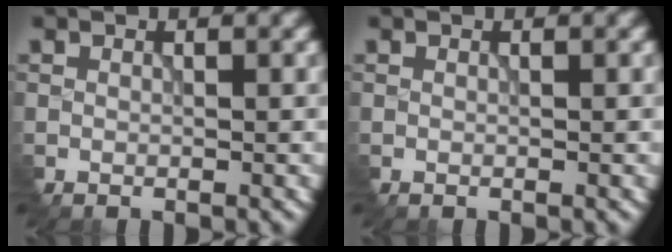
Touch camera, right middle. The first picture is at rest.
{"total": 0.0}